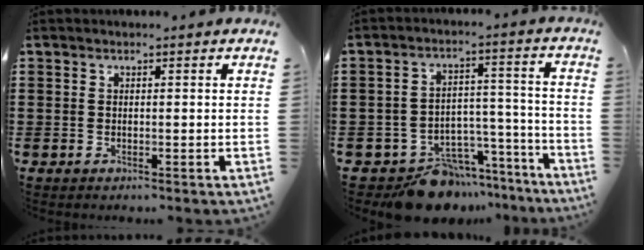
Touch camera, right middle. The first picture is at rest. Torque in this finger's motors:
{"motor_torque": [0.86, -0.73, 0.28, 0.08]}